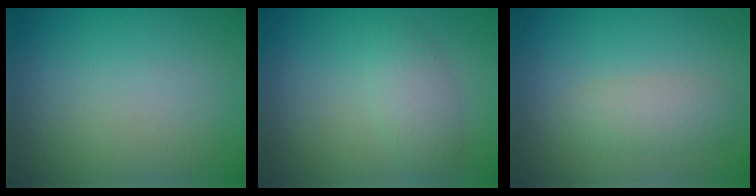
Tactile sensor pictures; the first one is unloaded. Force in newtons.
{"total": 2.4, "press": 2.4, "slide": 0.1}
{"total": 2.3, "press": 2.3, "slide": 0.1}